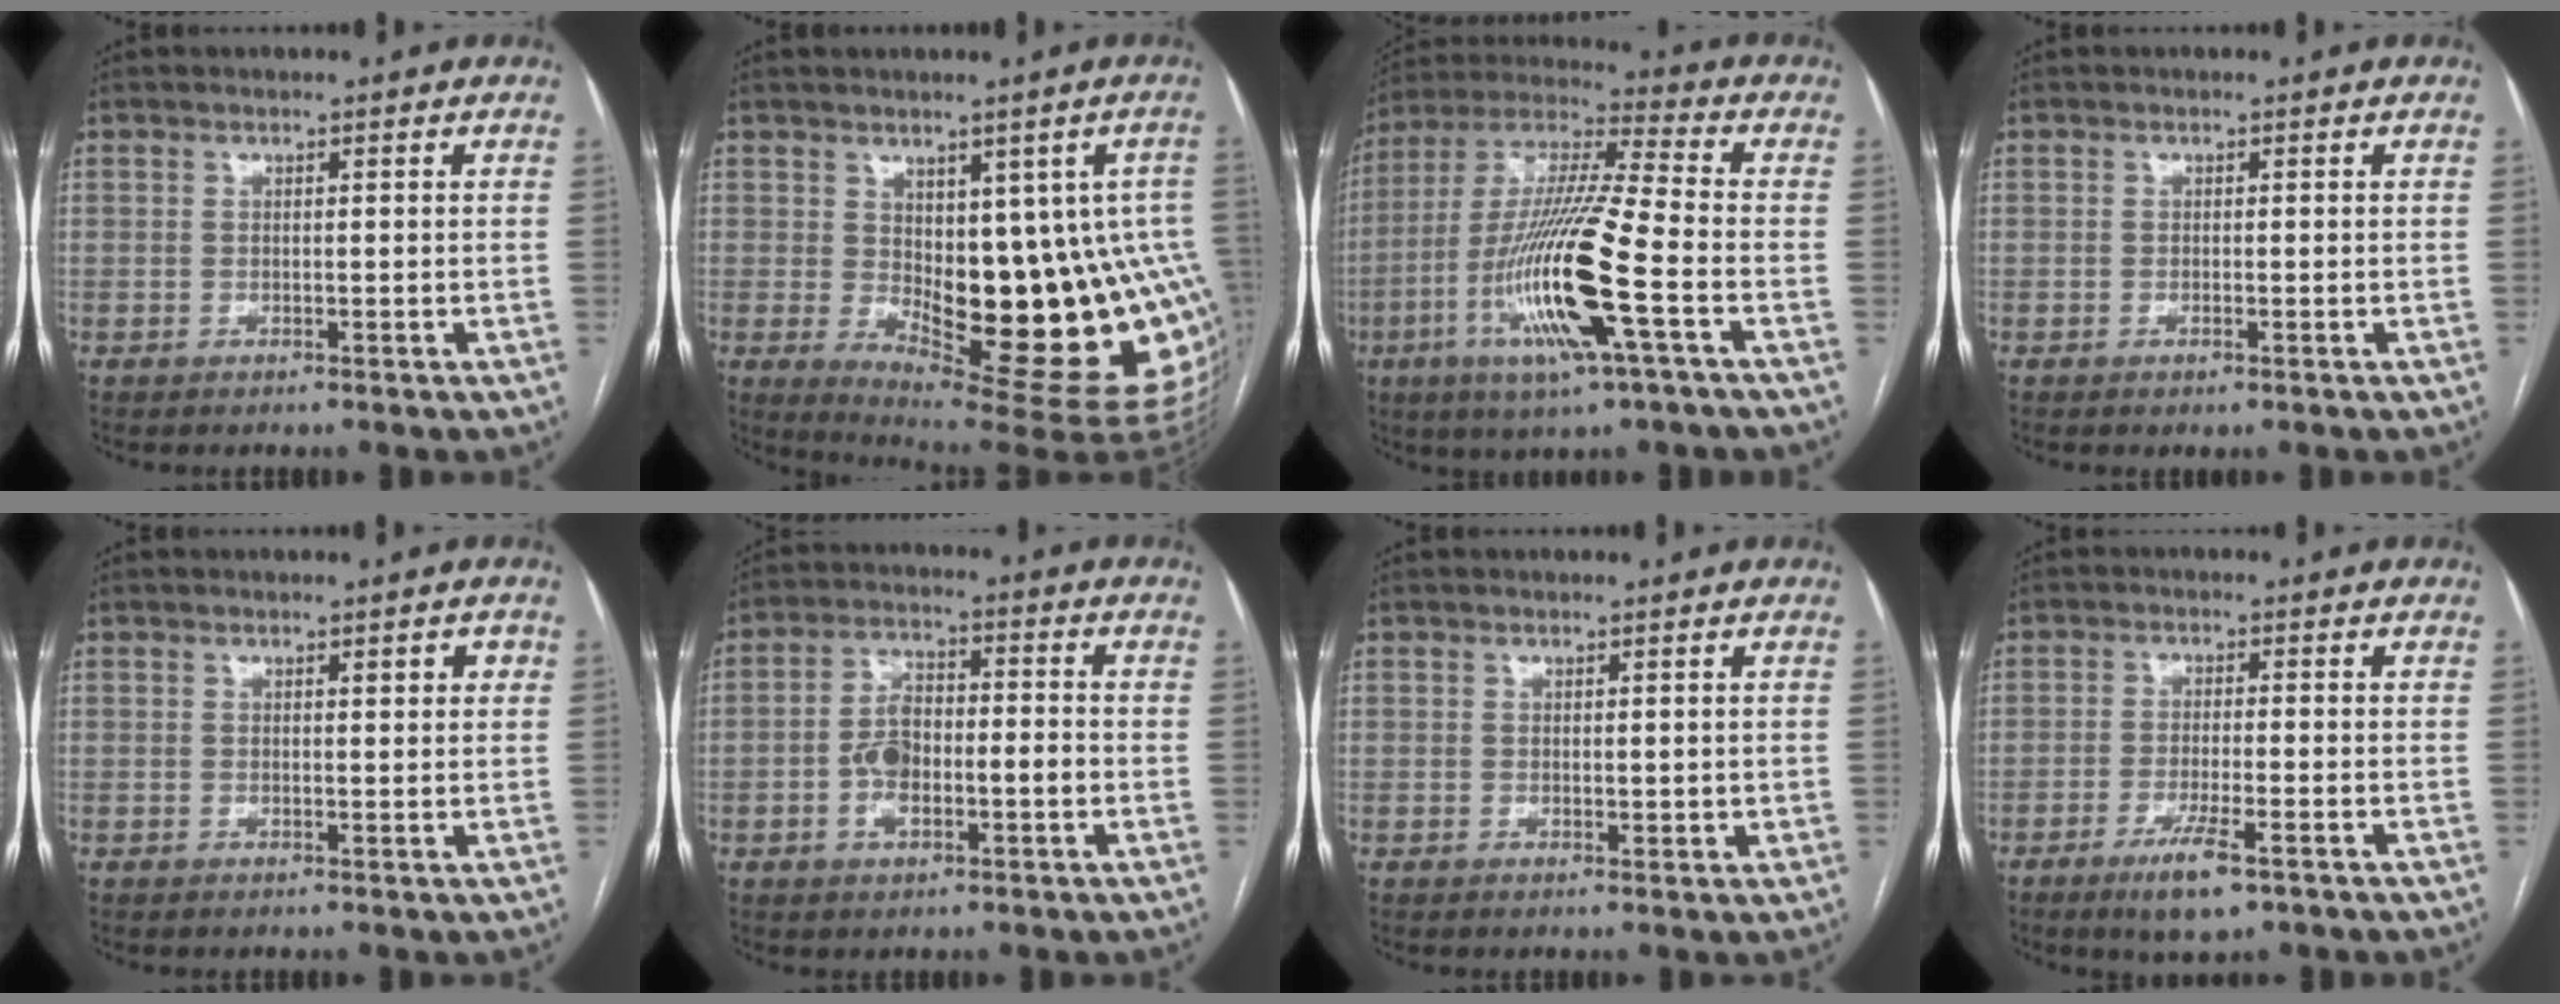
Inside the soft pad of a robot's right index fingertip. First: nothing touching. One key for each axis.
{"total": 19.5, "fx": -2.1, "fy": 7.0, "fz": 18.1, "tx": -0.152, "ty": 0.013, "tz": -0.003}
{"total": 18.6, "fx": -6.0, "fy": 0.8, "fz": 17.6, "tx": -0.360, "ty": -0.017, "tz": -0.114}
{"total": 0.7, "fx": -0.4, "fy": 0.0, "fz": 0.5, "tx": -0.007, "ty": -0.001, "tz": -0.005}
{"total": 1.7, "fx": 0.7, "fy": 0.5, "fz": 1.4, "tx": -0.017, "ty": 0.002, "tz": 0.008}
{"total": 7.7, "fx": -1.8, "fy": 3.6, "fz": 6.5, "tx": -0.135, "ty": 0.022, "tz": -0.031}
{"total": 1.3, "fx": 0.3, "fy": 0.7, "fz": 1.1, "tx": -0.015, "ty": -0.006, "tz": 0.007}
{"total": 6.3, "fx": -3.7, "fy": 0.9, "fz": 5.0, "tx": -0.094, "ty": -0.012, "tz": -0.060}